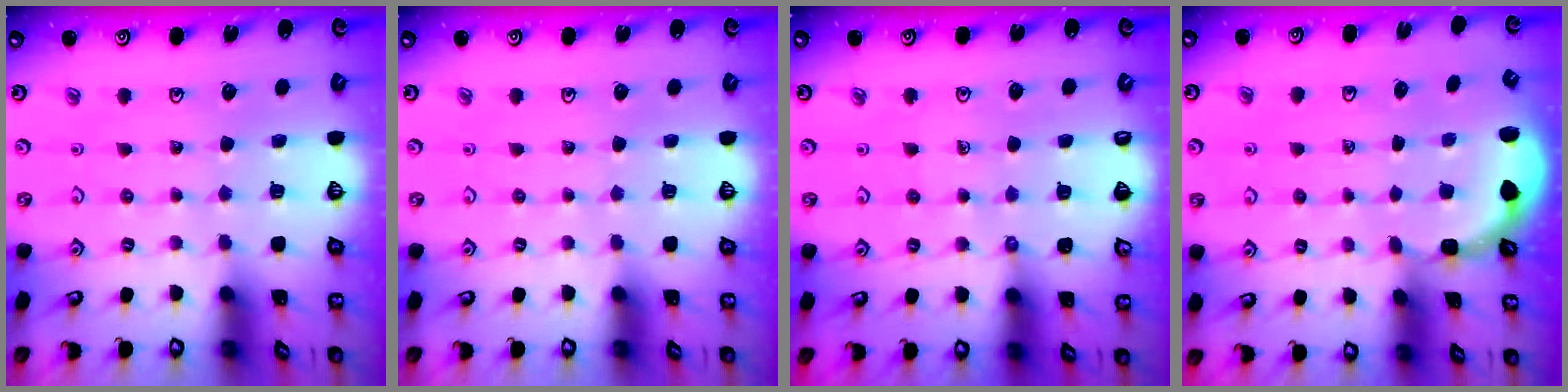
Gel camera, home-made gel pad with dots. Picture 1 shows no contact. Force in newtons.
{"total": 0.0}
{"total": 2.3, "press": 2.3, "slide": 0.5}
{"total": 1.8, "press": 1.7, "slide": 0.7}